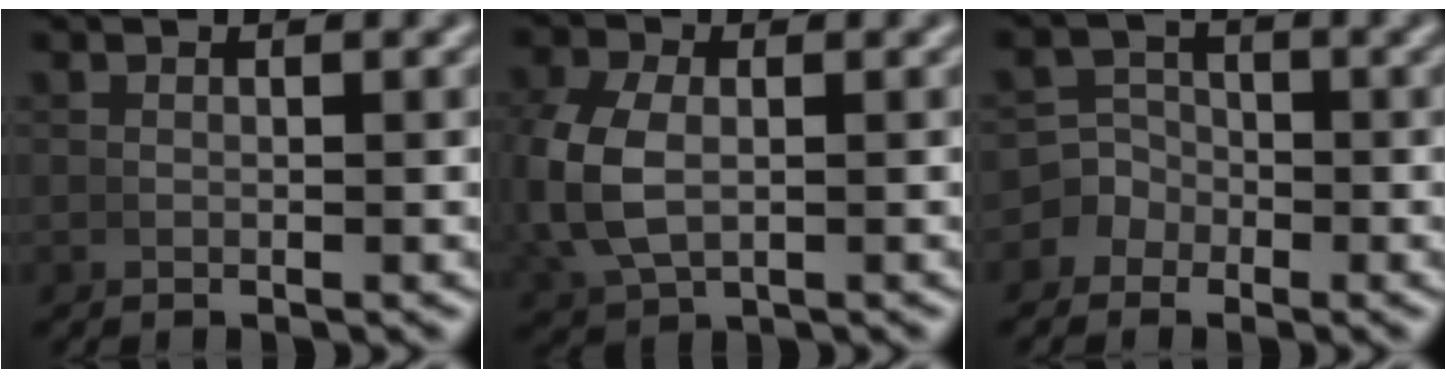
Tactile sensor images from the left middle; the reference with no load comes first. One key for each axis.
{"total": 4.9, "fx": 0.0, "fy": 3.4, "fz": 3.4, "tx": -0.117, "ty": -0.014, "tz": 0.018}
{"total": 5.2, "fx": -1.7, "fy": 4.7, "fz": 1.3, "tx": -0.024, "ty": -0.011, "tz": -0.034}